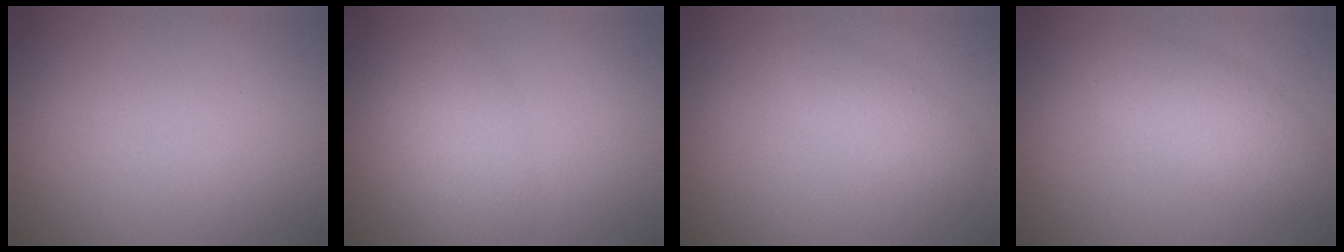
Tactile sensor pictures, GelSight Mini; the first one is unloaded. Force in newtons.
{"total": 3.2, "press": 3.2, "slide": 0.2}
{"total": 1.9, "press": 1.9, "slide": 0.1}
{"total": 3.8, "press": 3.8, "slide": 0.2}